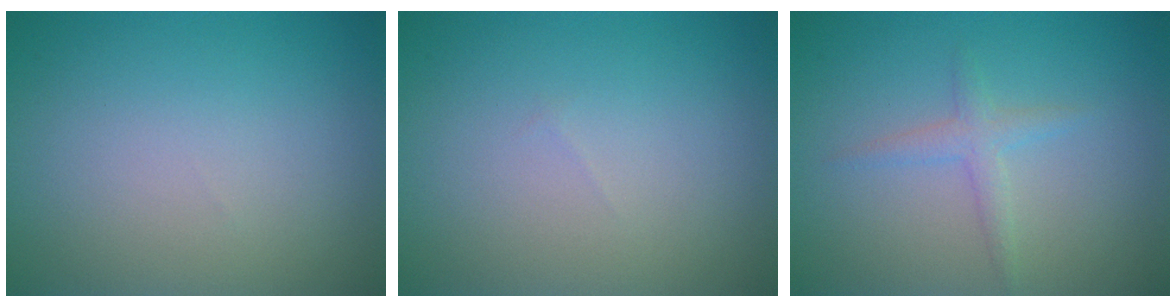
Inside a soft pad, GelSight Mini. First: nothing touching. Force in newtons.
{"total": 0.0}
{"total": 1.6, "press": 1.6, "slide": 0.1}